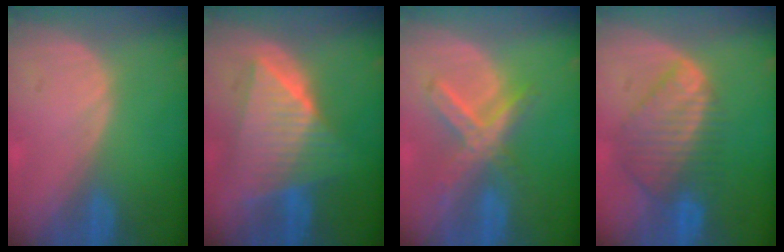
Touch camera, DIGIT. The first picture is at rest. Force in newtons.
{"total": 9.6, "press": 9.6, "slide": 0.6}
{"total": 7.0, "press": 6.2, "slide": 3.3}
{"total": 8.9, "press": 7.7, "slide": 4.4}